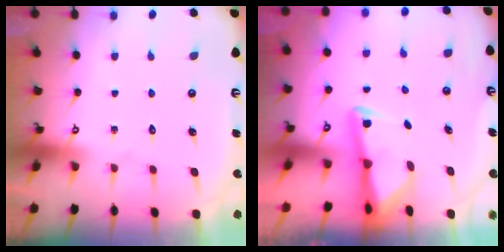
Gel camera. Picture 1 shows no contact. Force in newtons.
{"total": 2.8, "press": 2.8, "slide": 0.7}